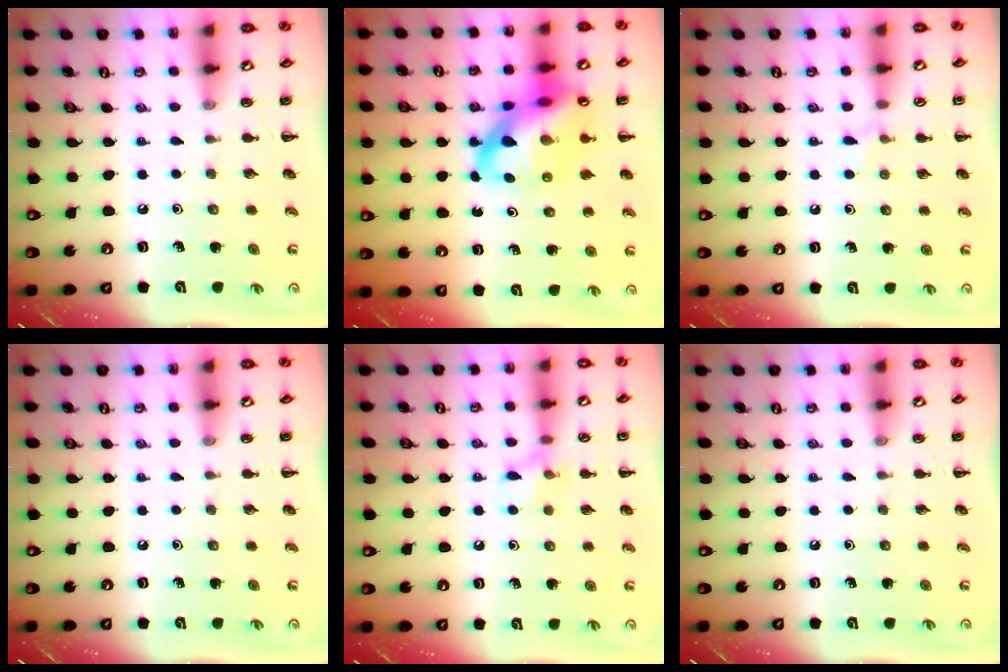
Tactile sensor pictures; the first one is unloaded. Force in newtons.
{"total": 18.4, "press": 18.0, "slide": 3.8}
{"total": 4.9, "press": 4.6, "slide": 1.8}
{"total": 0.0}
{"total": 7.7, "press": 7.6, "slide": 1.6}
{"total": 0.0}